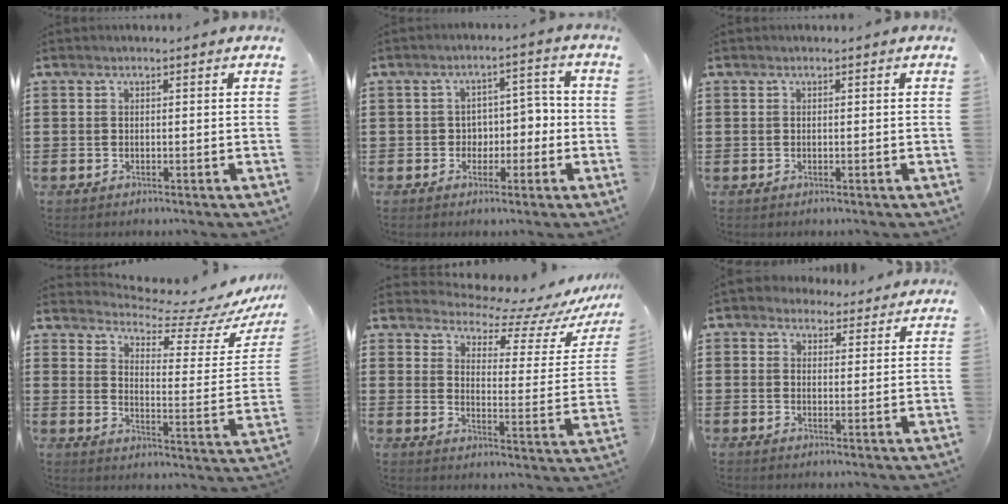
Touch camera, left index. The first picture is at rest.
{"total": 4.0, "force": [-0.8, 3.5, 1.8], "torque": [-0.041, 0.008, -0.022]}
{"total": 0.0}
{"total": 6.0, "force": [5.7, 0.5, 2.0], "torque": [-0.046, -0.052, 0.091]}
{"total": 6.8, "force": [6.4, 1.2, 2.1], "torque": [-0.051, -0.050, 0.105]}
{"total": 3.1, "force": [2.5, 1.9, 0.4], "torque": [-0.019, 0.005, 0.046]}